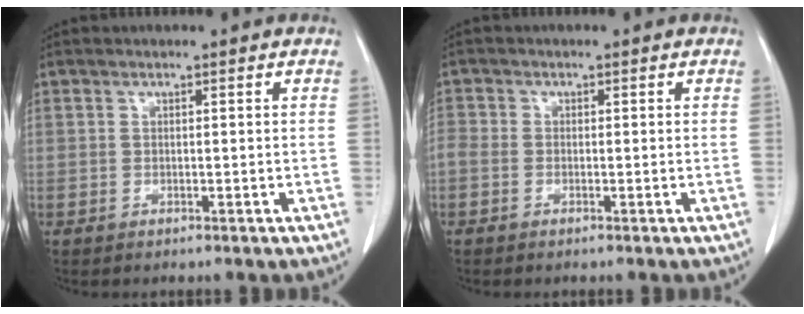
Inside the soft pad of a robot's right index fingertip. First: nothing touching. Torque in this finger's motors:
{"motor_torque": [0.97, -0.12, 0.42, 0.13]}